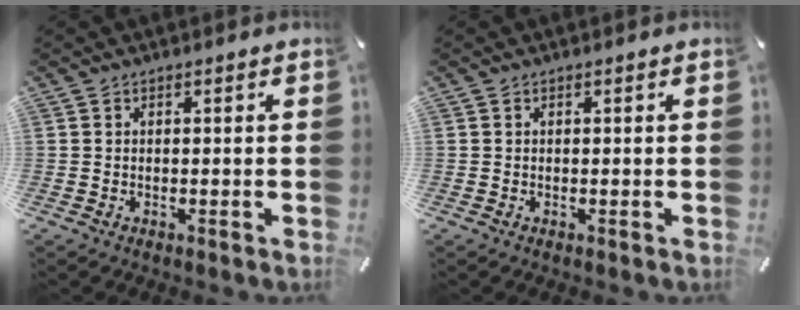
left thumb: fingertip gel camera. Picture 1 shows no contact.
{"total": 0.0}